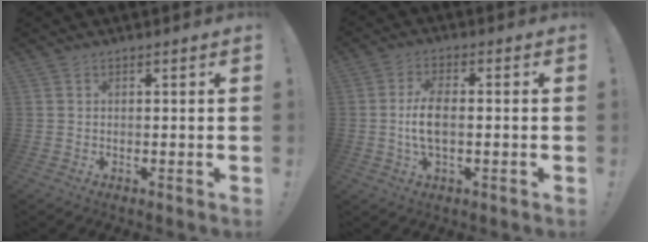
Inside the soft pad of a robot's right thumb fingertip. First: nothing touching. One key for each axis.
{"total": 7.1, "fx": -0.4, "fy": 3.2, "fz": 6.3, "tx": -0.128, "ty": -0.003, "tz": -0.012}